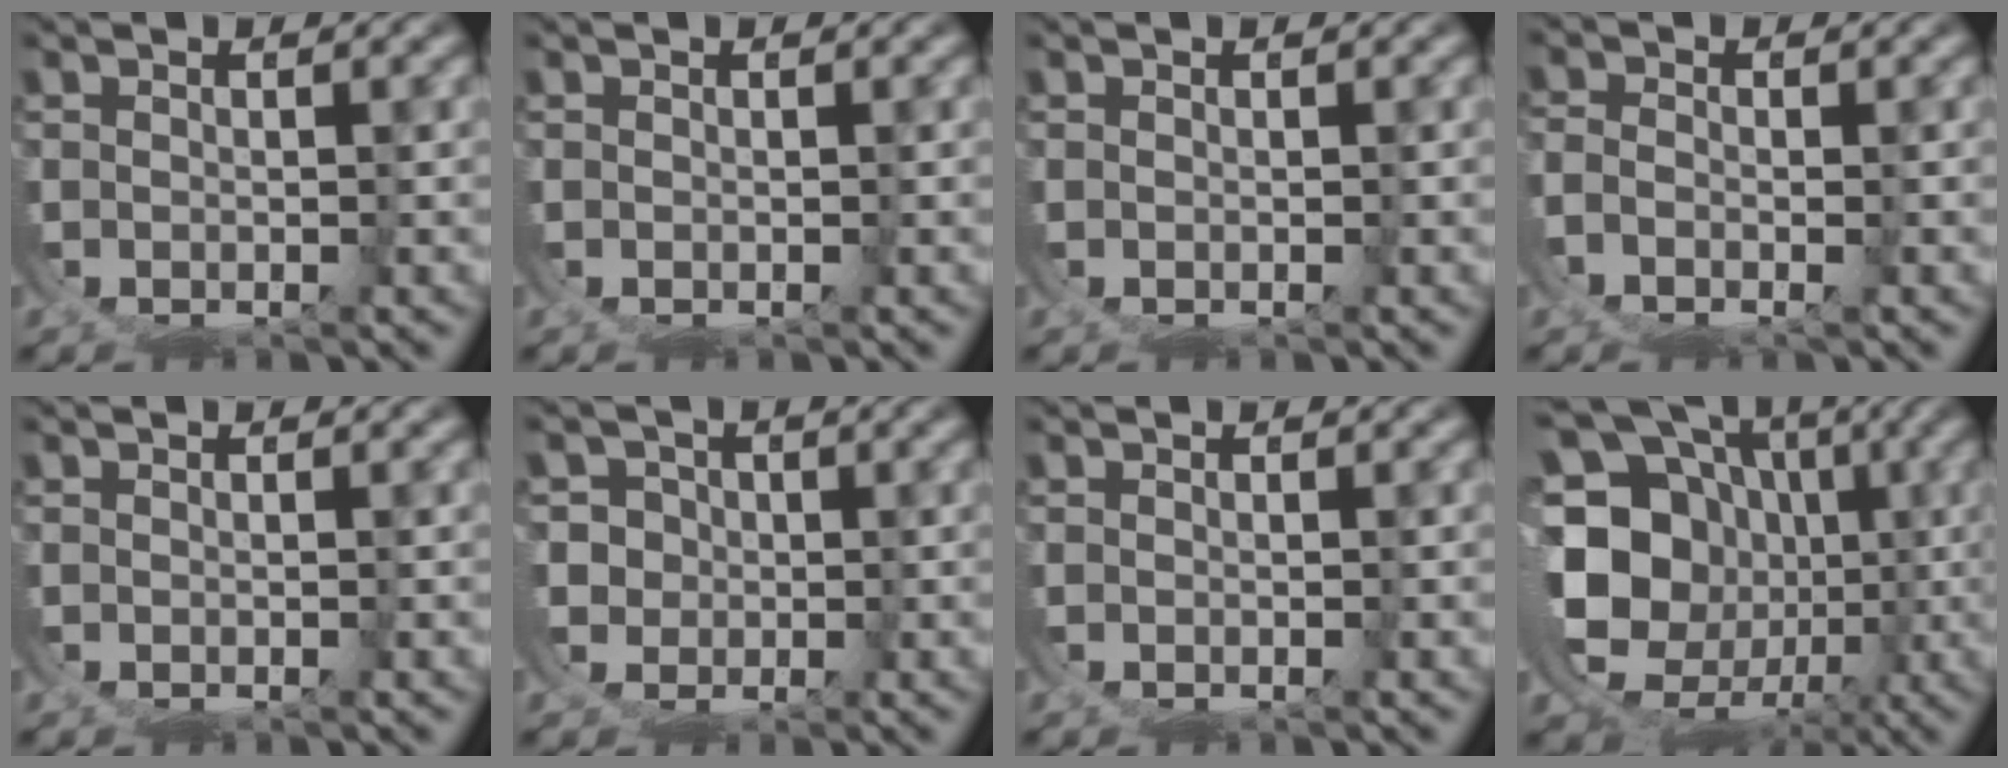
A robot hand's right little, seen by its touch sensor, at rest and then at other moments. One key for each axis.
{"total": 0.0}
{"total": 0.0}
{"total": 2.9, "fx": -1.8, "fy": 1.9, "fz": 1.3, "tx": -0.037, "ty": -0.020, "tz": -0.023}
{"total": 0.0}
{"total": 2.4, "fx": 0.8, "fy": 2.2, "fz": -0.4, "tx": -0.008, "ty": -0.025, "tz": 0.026}
{"total": 0.0}
{"total": 17.0, "fx": 1.1, "fy": 14.7, "fz": 8.6, "tx": -0.172, "ty": -0.028, "tz": 0.015}